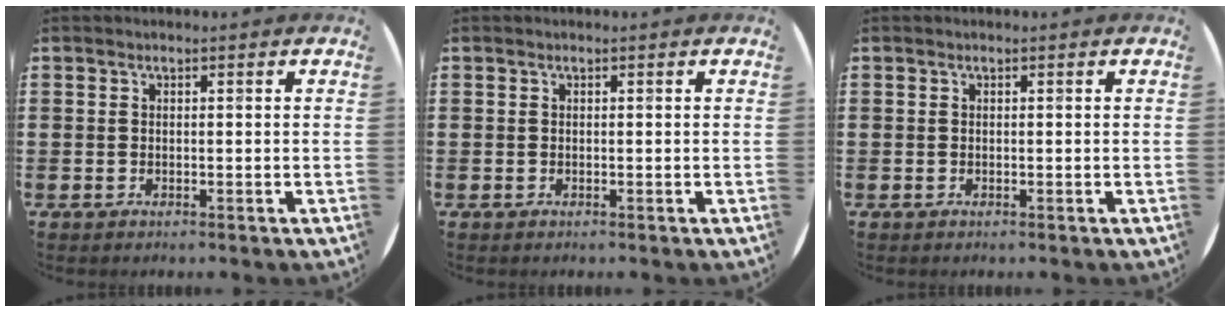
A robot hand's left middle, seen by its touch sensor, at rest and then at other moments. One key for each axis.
{"total": 0.0}
{"total": 0.0}